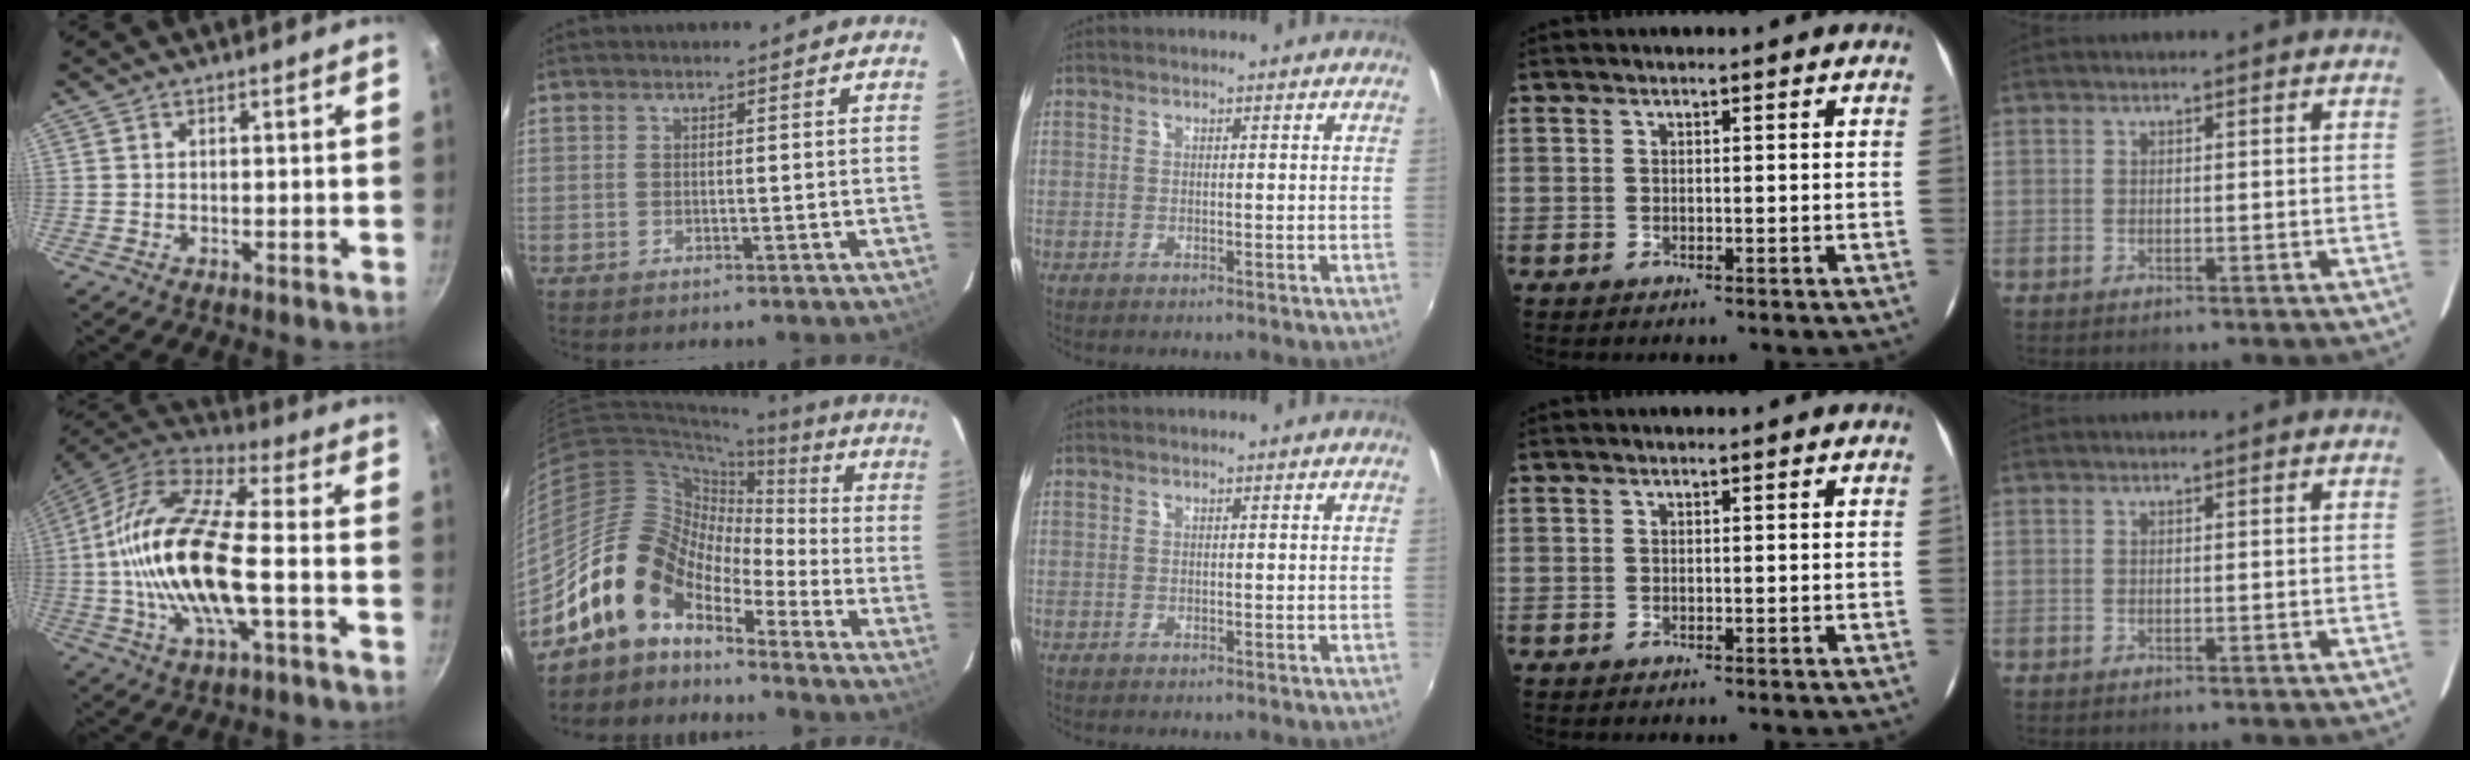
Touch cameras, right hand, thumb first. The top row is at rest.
{"thumb": {"total": 20.6, "force": [-2.6, 7.5, 19.0], "torque": [-0.377, 0.028, -0.065]}, "index": {"total": 12.3, "force": [-9.2, 6.6, 4.8], "torque": [-0.083, 0.034, -0.189]}}